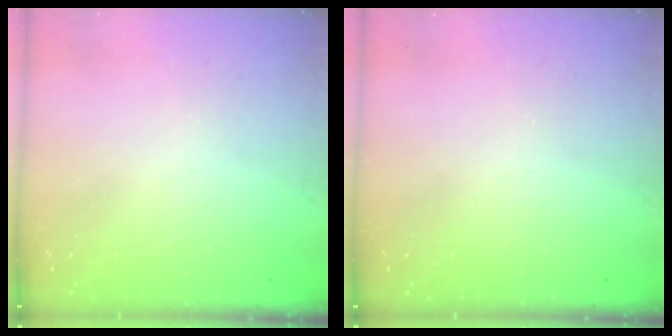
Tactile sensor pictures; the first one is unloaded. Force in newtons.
{"total": 0.0}